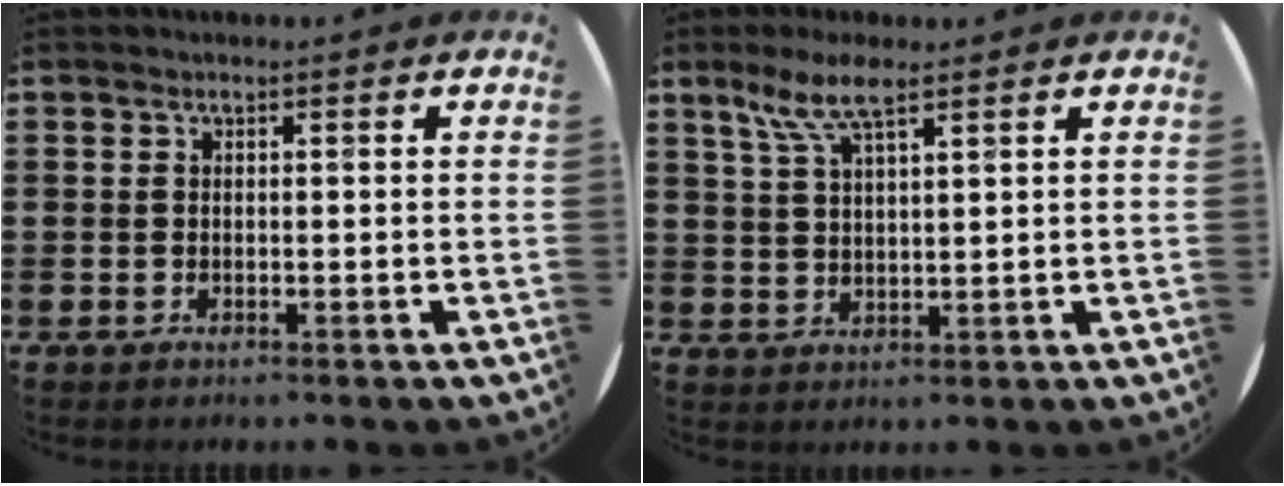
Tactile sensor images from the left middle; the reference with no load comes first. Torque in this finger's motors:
{"motor_torque": [0.66, -0.50, 0.17, 0.09]}